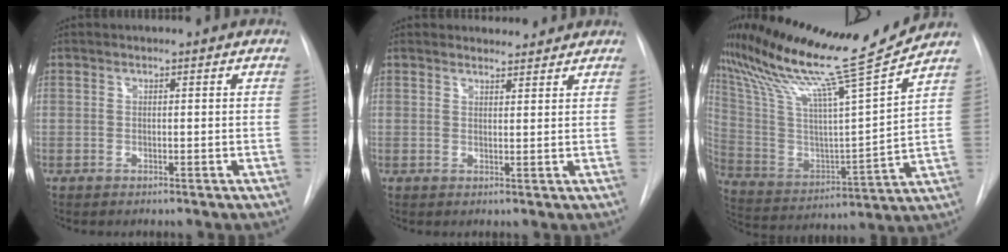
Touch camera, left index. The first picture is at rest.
{"total": 3.3, "force": [3.1, 1.1, 0.2], "torque": [-0.003, 0.006, 0.035]}
{"total": 20.7, "force": [18.0, -1.9, 9.9], "torque": [-0.194, -0.042, 0.304]}